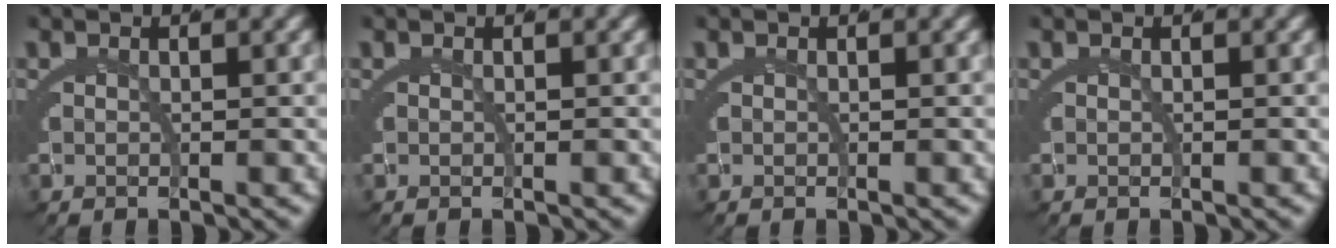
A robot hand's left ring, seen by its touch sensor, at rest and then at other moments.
{"total": 0.0}
{"total": 0.0}
{"total": 0.0}